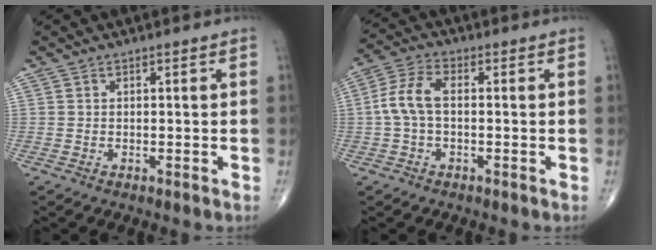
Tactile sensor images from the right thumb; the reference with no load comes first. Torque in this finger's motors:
{"motor_torque": [0.07, 0.07, 0.28, -0.27, 0.17]}